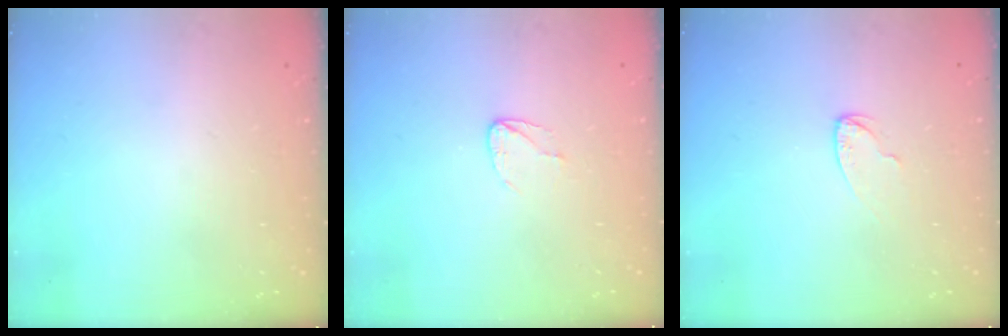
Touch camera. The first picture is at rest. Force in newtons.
{"total": 3.6, "press": 3.6, "slide": 0.3}
{"total": 4.7, "press": 4.6, "slide": 0.5}